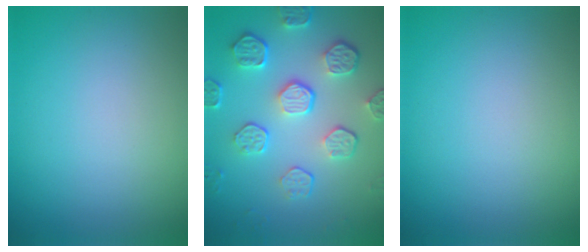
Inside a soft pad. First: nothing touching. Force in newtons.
{"total": 5.7, "press": 4.2, "slide": 3.9}
{"total": 0.0}